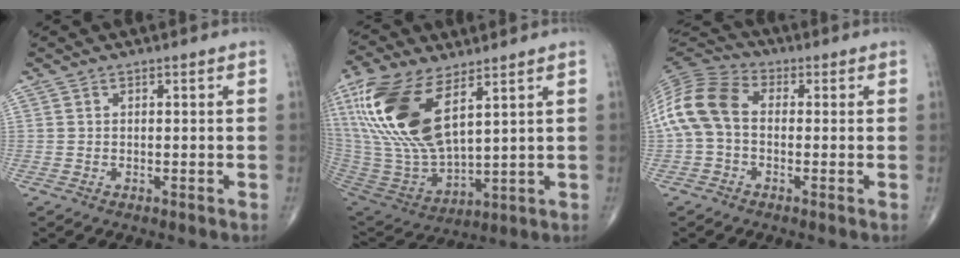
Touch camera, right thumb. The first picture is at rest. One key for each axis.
{"total": 22.3, "fx": 9.6, "fy": 9.9, "fz": 17.5, "tx": -0.385, "ty": -0.036, "tz": 0.199}
{"total": 12.2, "fx": -0.2, "fy": 8.3, "fz": 8.9, "tx": -0.184, "ty": 0.029, "tz": -0.018}